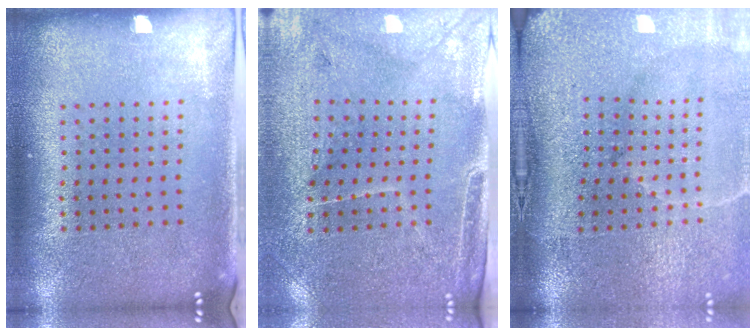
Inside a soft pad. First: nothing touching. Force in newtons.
{"total": 3.3, "press": 3.1, "slide": 1.2}
{"total": 5.1, "press": 4.1, "slide": 3.0}